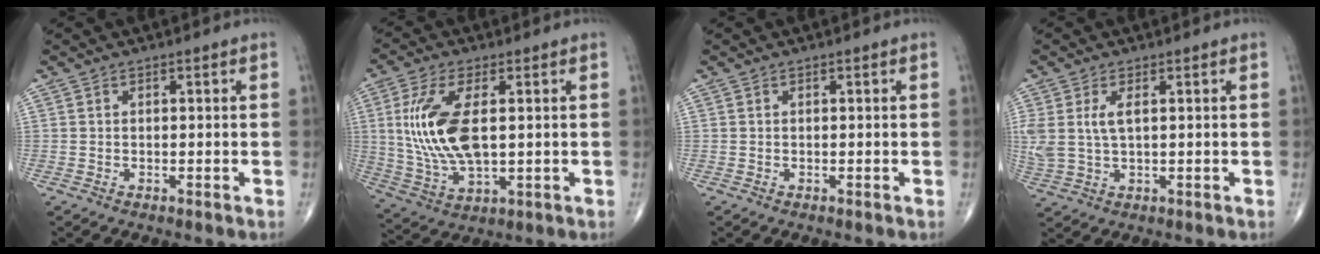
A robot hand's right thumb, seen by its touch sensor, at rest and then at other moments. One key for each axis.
{"total": 14.0, "fx": 1.8, "fy": 6.4, "fz": 12.3, "tx": -0.261, "ty": -0.007, "tz": 0.046}
{"total": 0.0}
{"total": 5.8, "fx": 1.4, "fy": 2.8, "fz": 4.8, "tx": -0.121, "ty": 0.005, "tz": 0.037}